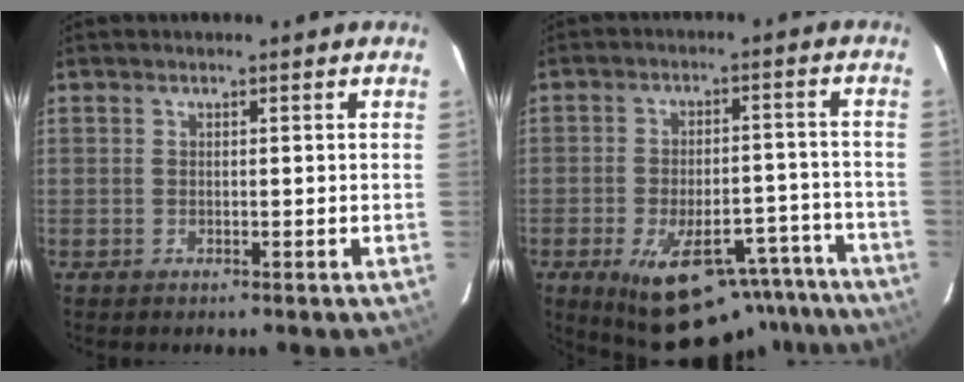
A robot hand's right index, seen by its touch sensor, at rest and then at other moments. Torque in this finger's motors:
{"motor_torque": [1.19, -0.95, 0.74, 0.13]}